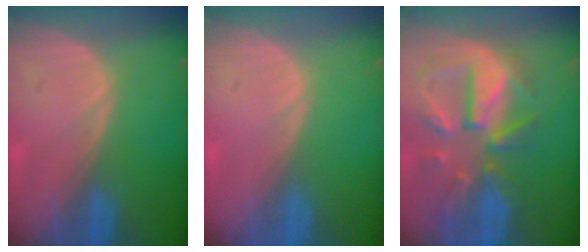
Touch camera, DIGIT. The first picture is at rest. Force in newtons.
{"total": 0.0}
{"total": 11.3, "press": 9.9, "slide": 5.5}